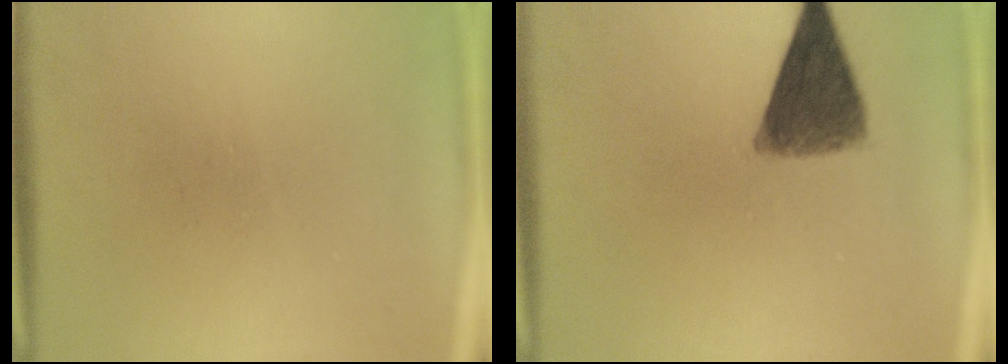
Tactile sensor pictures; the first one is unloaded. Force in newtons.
{"total": 9.0}